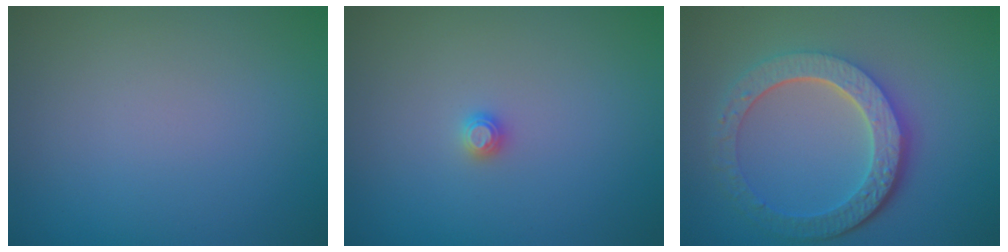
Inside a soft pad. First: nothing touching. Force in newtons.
{"total": 0.8, "press": 0.8, "slide": 0.1}
{"total": 6.1, "press": 4.6, "slide": 4.0}